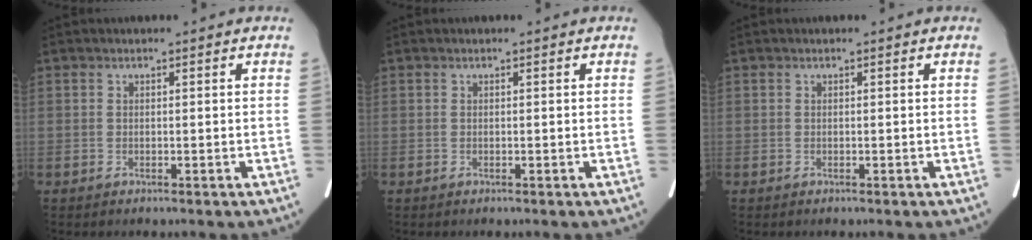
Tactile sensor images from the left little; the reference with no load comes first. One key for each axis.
{"total": 0.0}
{"total": 0.0}